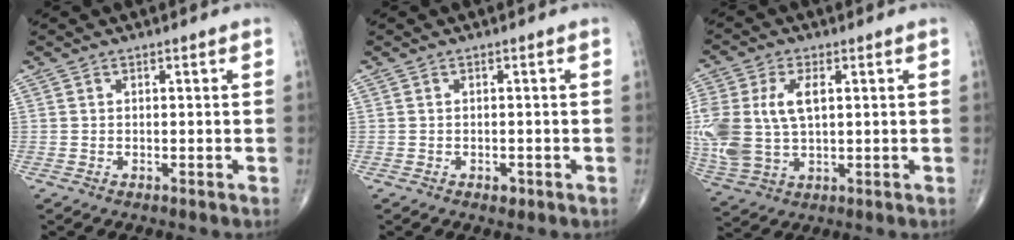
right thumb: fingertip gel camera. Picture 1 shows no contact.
{"total": 1.3, "force": [-0.7, 0.9, 0.8], "torque": [-0.009, 0.001, -0.008]}
{"total": 15.8, "force": [1.9, 9.4, 12.5], "torque": [-0.307, 0.001, 0.046]}